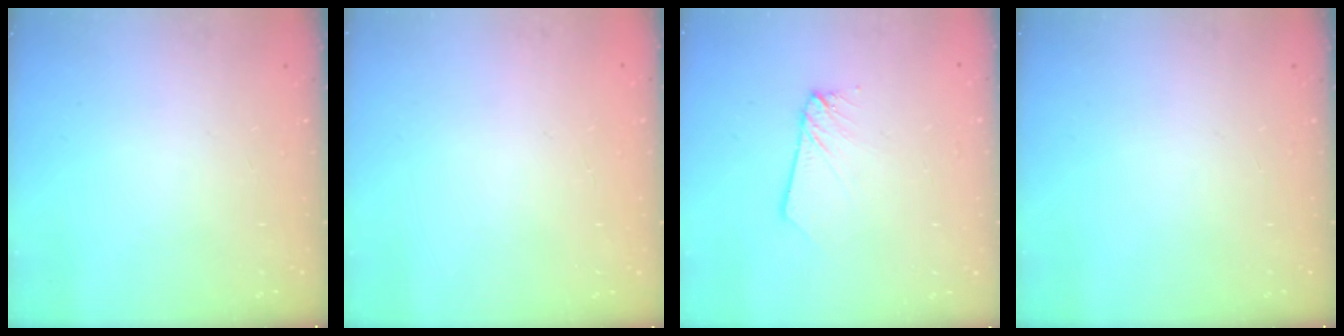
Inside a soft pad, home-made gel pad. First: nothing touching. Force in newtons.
{"total": 0.0}
{"total": 2.3, "press": 2.3, "slide": 0.2}
{"total": 0.0}